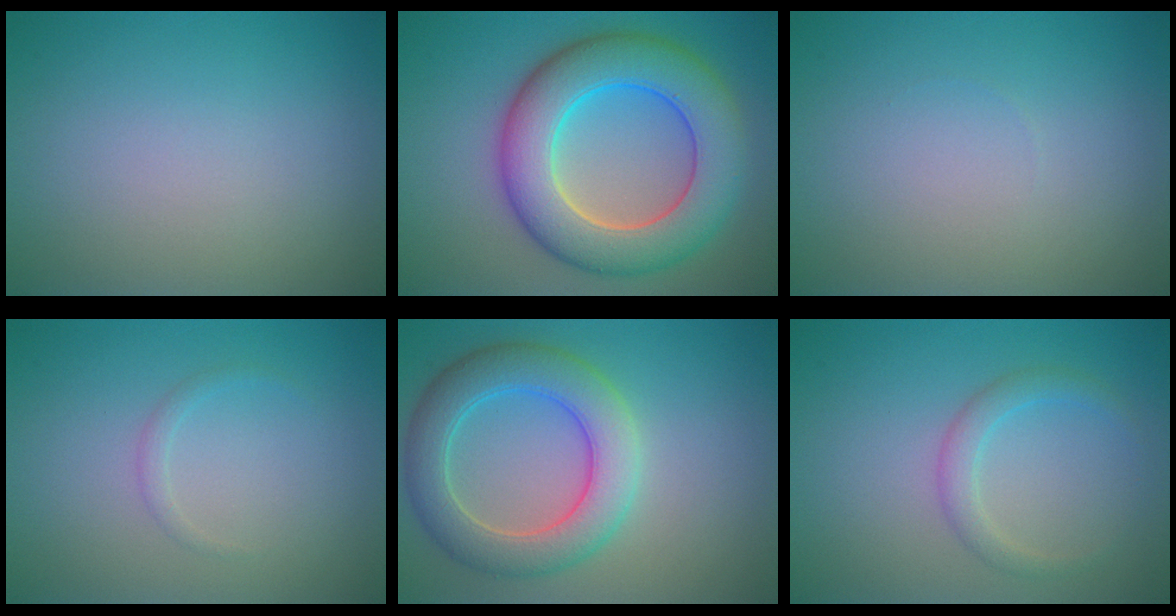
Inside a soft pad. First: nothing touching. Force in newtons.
{"total": 9.8, "press": 9.8, "slide": 0.3}
{"total": 0.0}
{"total": 0.8, "press": 0.8, "slide": 0.1}
{"total": 6.4, "press": 6.4, "slide": 0.4}
{"total": 1.9, "press": 1.9, "slide": 0.0}